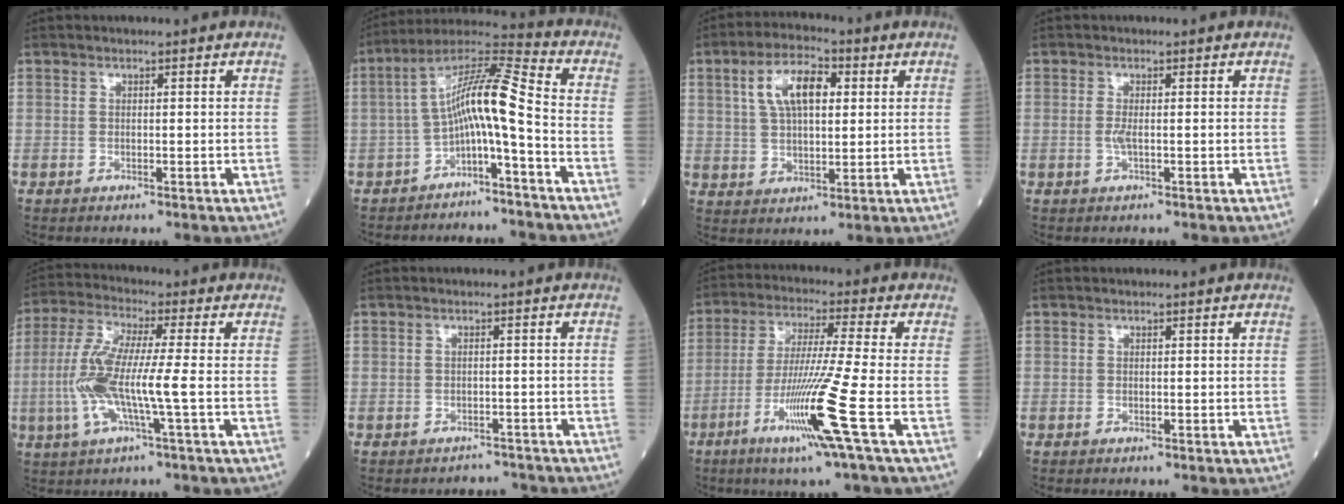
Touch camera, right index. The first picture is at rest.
{"total": 10.1, "force": [-2.5, 0.8, 9.8], "torque": [-0.176, 0.039, -0.048]}
{"total": 9.2, "force": [3.0, 4.0, 7.7], "torque": [-0.147, 0.019, 0.053]}
{"total": 1.4, "force": [-0.2, 0.1, 1.4], "torque": [-0.033, -0.002, -0.005]}
{"total": 10.7, "force": [-1.7, 0.5, 10.5], "torque": [-0.228, 0.004, -0.043]}
{"total": 3.2, "force": [-3.1, 0.9, -0.3], "torque": [0.007, 0.005, -0.037]}
{"total": 12.7, "force": [-5.0, -2.3, 11.5], "torque": [-0.224, -0.031, -0.098]}
{"total": 0.0}